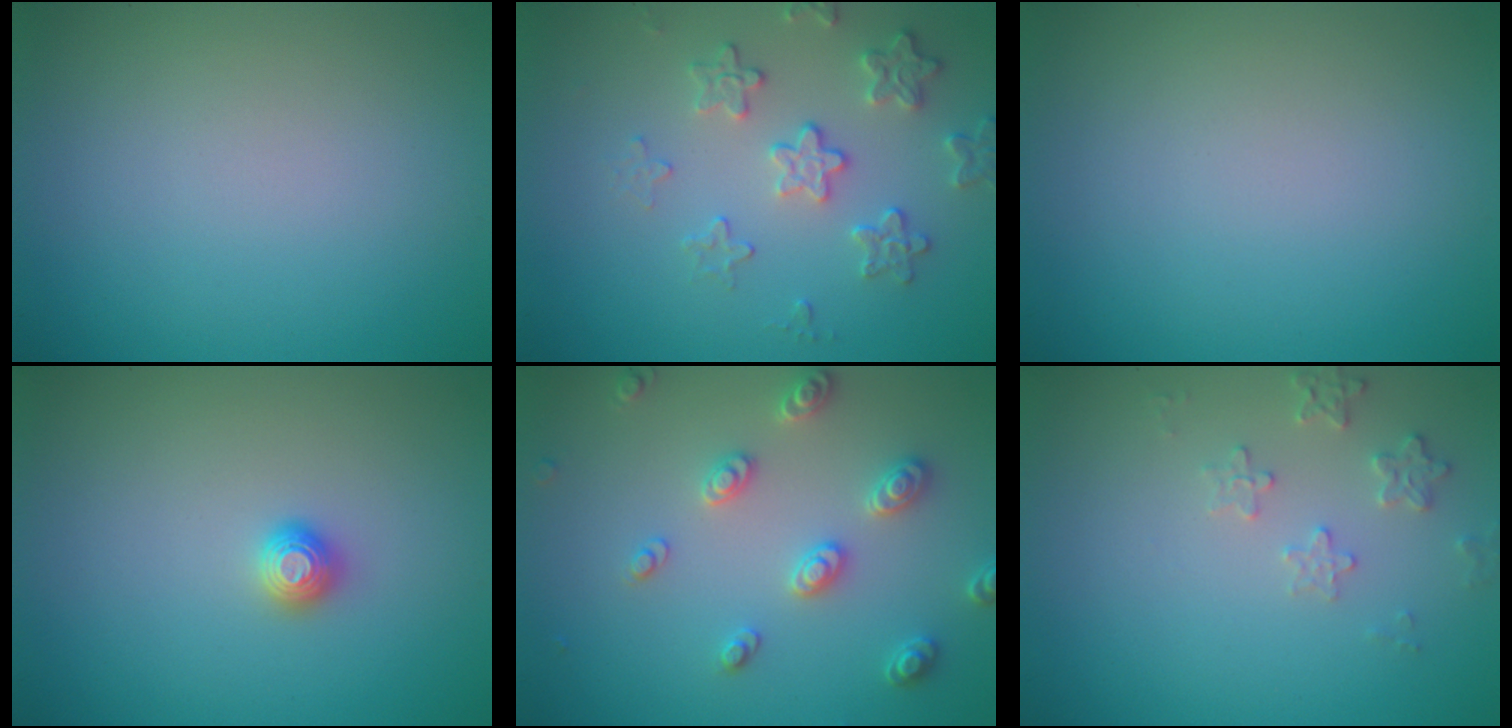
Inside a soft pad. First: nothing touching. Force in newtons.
{"total": 3.1, "press": 3.0, "slide": 0.6}
{"total": 0.0}
{"total": 1.1, "press": 1.1, "slide": 0.1}
{"total": 3.0, "press": 3.0, "slide": 0.7}
{"total": 1.9, "press": 1.8, "slide": 0.2}